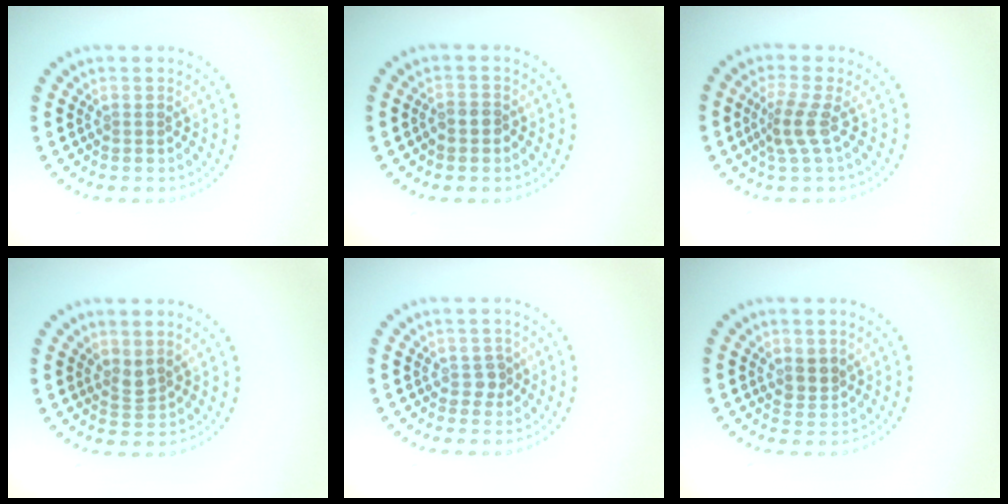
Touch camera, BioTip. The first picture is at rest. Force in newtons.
{"total": 1.6, "press": 1.5, "slide": 0.7}
{"total": 2.4, "press": 1.8, "slide": 1.5}
{"total": 1.6, "press": 1.2, "slide": 1.0}
{"total": 1.3, "press": 1.0, "slide": 0.8}
{"total": 1.7, "press": 1.4, "slide": 1.0}